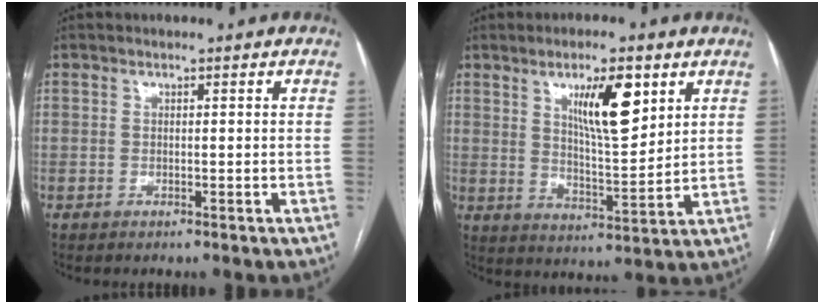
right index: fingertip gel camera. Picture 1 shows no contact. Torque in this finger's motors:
{"motor_torque": [0.59, 0.48, 0.32, 0.12]}